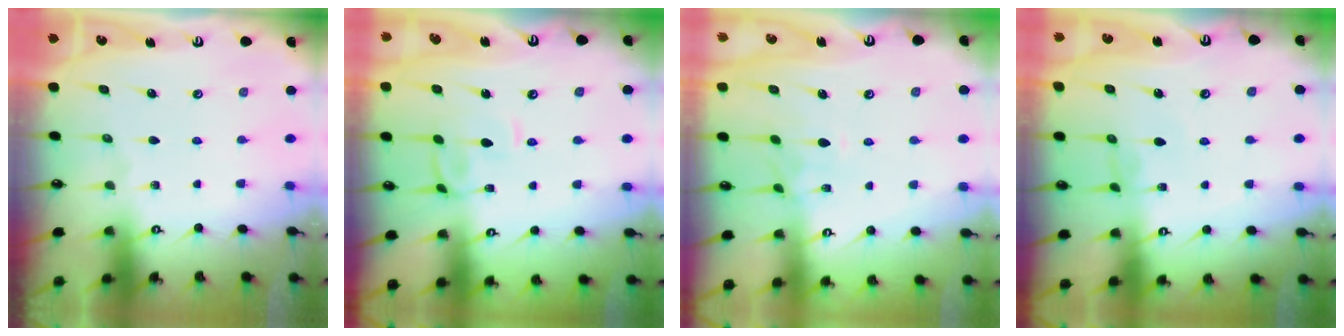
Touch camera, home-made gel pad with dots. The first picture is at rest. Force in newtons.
{"total": 1.9, "press": 1.8, "slide": 0.7}
{"total": 1.2, "press": 0.9, "slide": 0.8}
{"total": 0.8, "press": 0.6, "slide": 0.5}